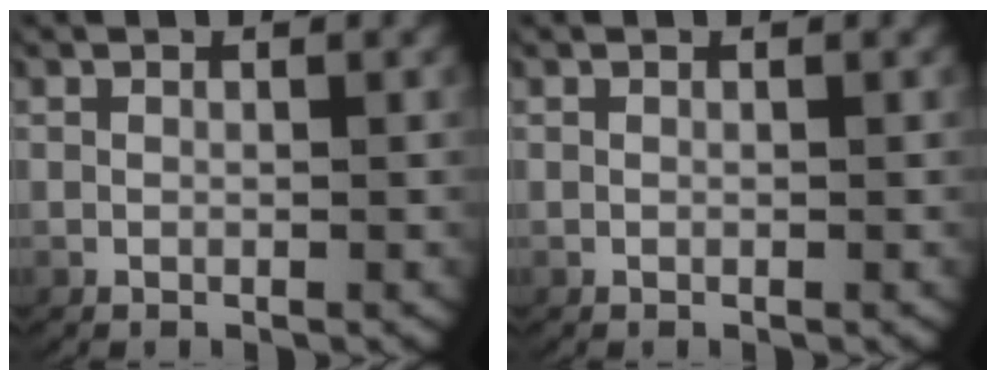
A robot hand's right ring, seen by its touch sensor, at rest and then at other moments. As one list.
[{"total": 0.0}]